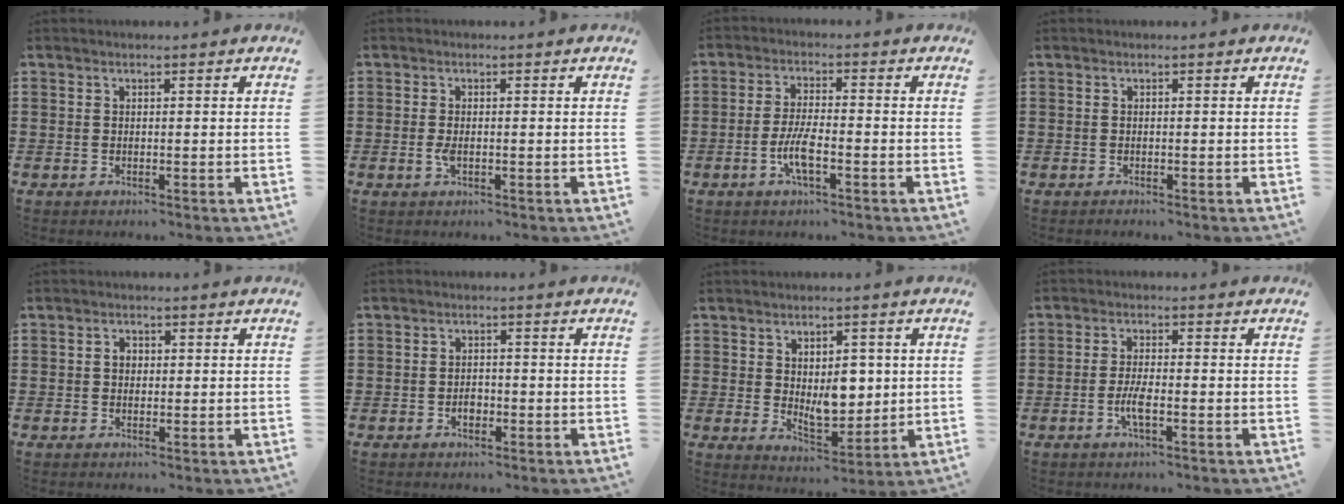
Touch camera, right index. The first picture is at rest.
{"total": 1.7, "force": [-0.2, 0.6, 1.6], "torque": [-0.044, -0.006, -0.009]}
{"total": 5.0, "force": [-1.8, 1.3, 4.5], "torque": [-0.104, -0.005, -0.041]}
{"total": 0.0}
{"total": 1.6, "force": [0.2, 1.2, 1.1], "torque": [-0.023, 0.008, 0.002]}
{"total": 1.8, "force": [-0.6, 1.4, 1.0], "torque": [-0.013, -0.001, -0.015]}
{"total": 6.6, "force": [1.5, 4.2, 4.8], "torque": [-0.069, -0.005, 0.023]}
{"total": 3.4, "force": [-1.2, 0.8, 3.1], "torque": [-0.068, -0.003, -0.026]}